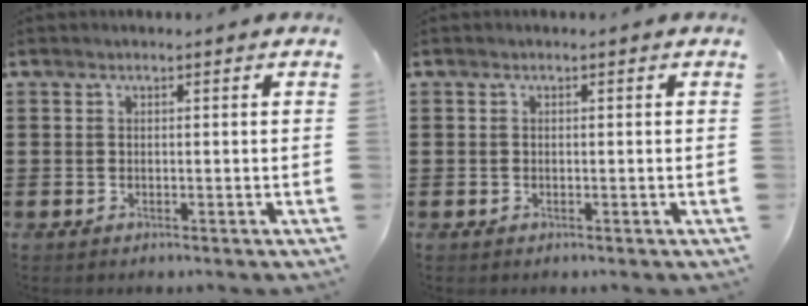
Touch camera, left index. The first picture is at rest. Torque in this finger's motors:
{"motor_torque": [-0.09, -0.02, -0.02, -0.01]}